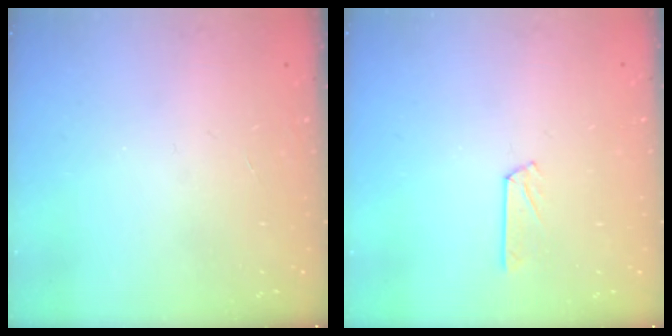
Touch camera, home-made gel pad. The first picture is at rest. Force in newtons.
{"total": 3.7, "press": 3.7, "slide": 0.4}